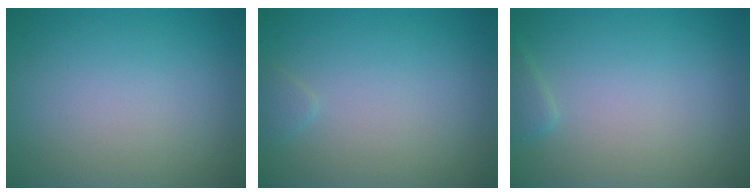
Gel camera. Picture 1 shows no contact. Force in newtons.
{"total": 0.7, "press": 0.7, "slide": 0.1}
{"total": 0.9, "press": 0.9, "slide": 0.0}